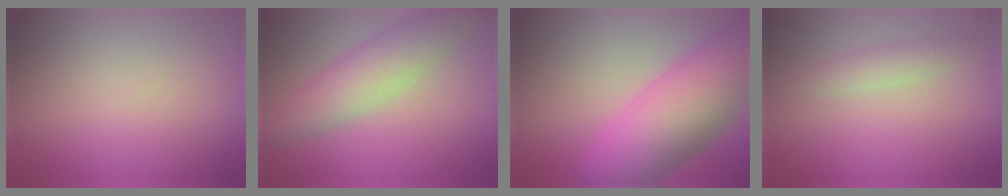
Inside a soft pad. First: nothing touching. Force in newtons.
{"total": 5.0, "press": 5.0, "slide": 0.3}
{"total": 10.5, "press": 10.5, "slide": 0.3}
{"total": 1.7, "press": 1.7, "slide": 0.1}